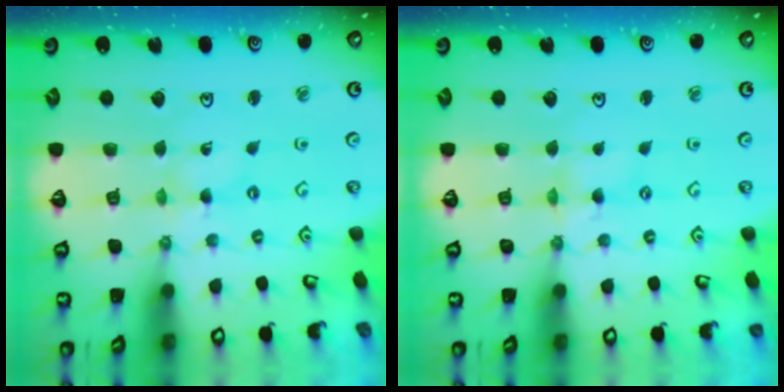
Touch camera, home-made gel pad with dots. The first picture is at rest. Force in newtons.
{"total": 0.7, "press": 0.6, "slide": 0.2}